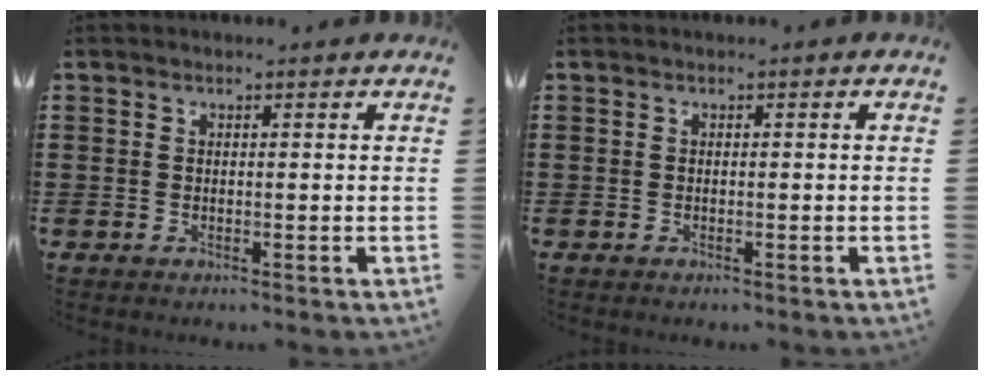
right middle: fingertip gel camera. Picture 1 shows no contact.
{"total": 0.0}